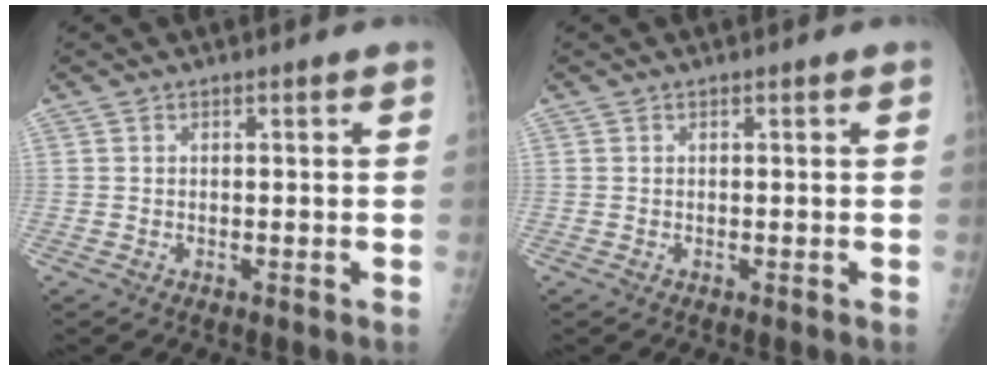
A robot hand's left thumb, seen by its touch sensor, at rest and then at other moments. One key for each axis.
{"total": 0.0}